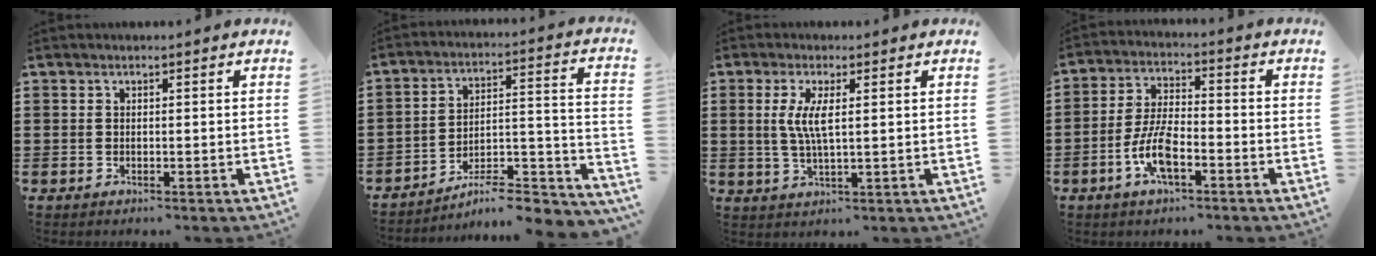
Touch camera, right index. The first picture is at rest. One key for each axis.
{"total": 6.7, "fx": -6.1, "fy": 0.8, "fz": 2.6, "tx": -0.034, "ty": -0.007, "tz": -0.120}
{"total": 4.9, "fx": 0.9, "fy": 1.0, "fz": 4.7, "tx": -0.100, "ty": -0.002, "tz": 0.012}
{"total": 7.6, "fx": -3.2, "fy": 2.6, "fz": 6.3, "tx": -0.146, "ty": -0.008, "tz": -0.064}